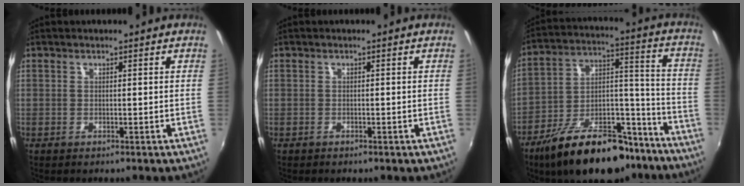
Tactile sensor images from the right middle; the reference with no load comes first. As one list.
[{"total": 0.8, "force": [-0.6, 0.4, 0.3], "torque": [-0.008, -0.001, -0.009]}, {"total": 23.0, "force": [-15.9, 9.9, 13.4], "torque": [-0.220, 0.021, -0.239]}]